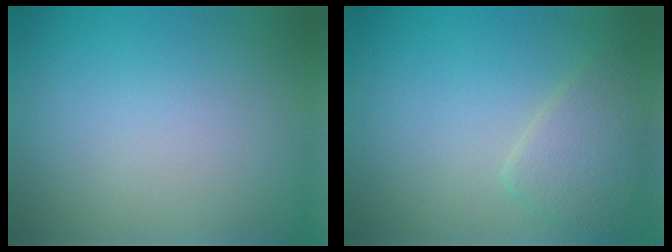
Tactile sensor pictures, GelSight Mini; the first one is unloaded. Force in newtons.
{"total": 2.9, "press": 2.9, "slide": 0.1}